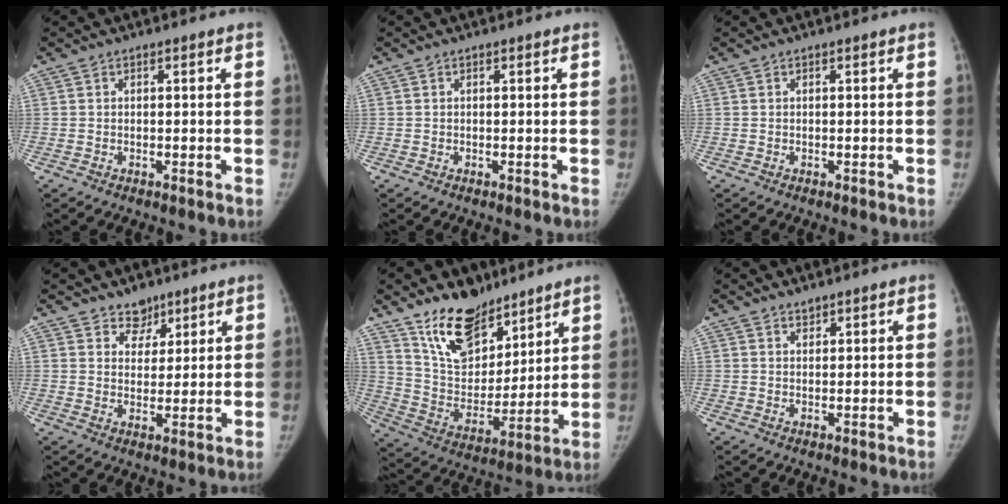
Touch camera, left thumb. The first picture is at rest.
{"total": 0.0}
{"total": 0.0}
{"total": 4.6, "force": [3.4, 3.0, 0.6], "torque": [0.019, -0.024, 0.055]}
{"total": 16.5, "force": [12.0, 8.6, 7.3], "torque": [-0.075, -0.076, 0.223]}
{"total": 1.4, "force": [1.2, 0.6, 0.2], "torque": [0.006, -0.009, 0.018]}